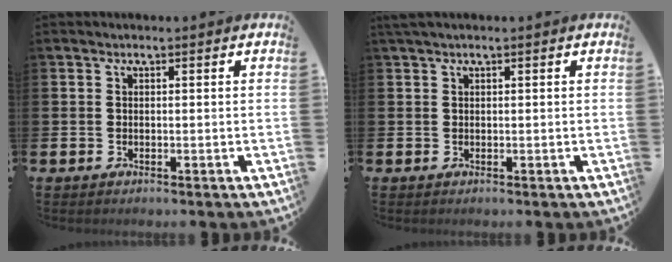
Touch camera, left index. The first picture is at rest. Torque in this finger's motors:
{"motor_torque": [0.08, -0.38, 0.21, 0.07]}